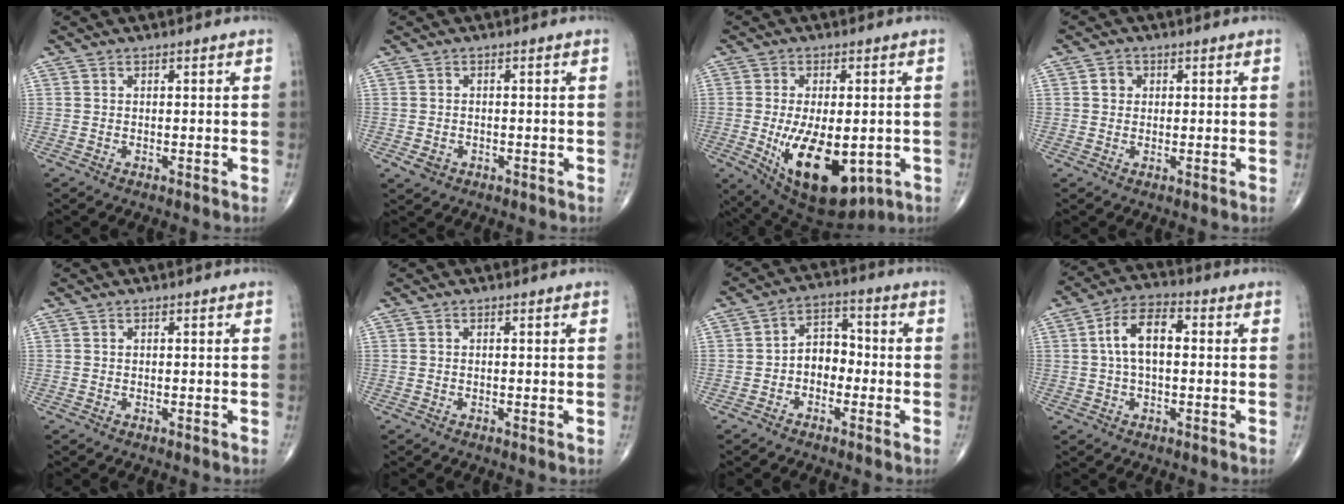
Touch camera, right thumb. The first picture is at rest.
{"total": 2.2, "force": [-0.8, 1.8, 1.0], "torque": [-0.013, 0.003, -0.006]}
{"total": 16.9, "force": [-4.2, 8.4, 14.1], "torque": [-0.235, -0.016, -0.040]}
{"total": 2.3, "force": [0.5, 2.1, 0.9], "torque": [-0.001, 0.001, 0.006]}
{"total": 0.0}
{"total": 0.0}
{"total": 6.2, "force": [-1.5, 4.6, 3.8], "torque": [-0.033, 0.032, -0.042]}
{"total": 8.7, "force": [0.9, 4.7, 7.3], "torque": [-0.132, 0.025, 0.009]}